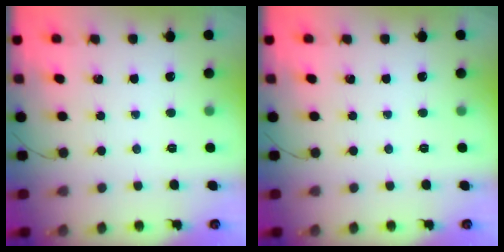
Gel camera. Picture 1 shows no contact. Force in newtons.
{"total": 0.0}